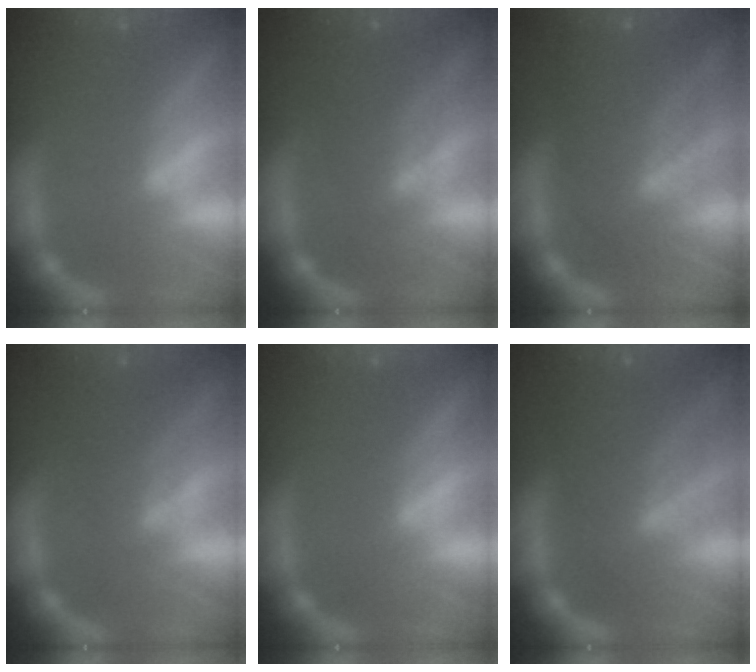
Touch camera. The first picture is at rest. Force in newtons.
{"total": 4.6}
{"total": 8.1}
{"total": 4.0}
{"total": 0.0}
{"total": 8.1}